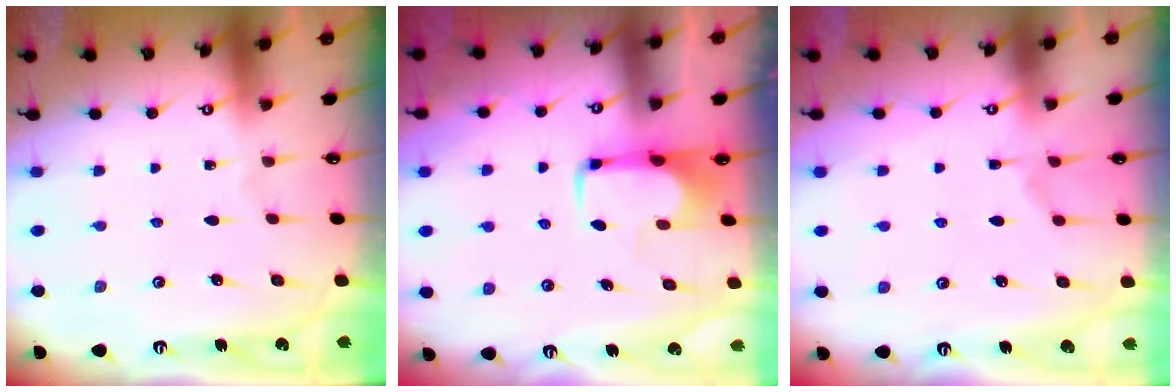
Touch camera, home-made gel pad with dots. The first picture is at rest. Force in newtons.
{"total": 2.1, "press": 2.0, "slide": 0.4}
{"total": 2.4, "press": 2.2, "slide": 1.1}